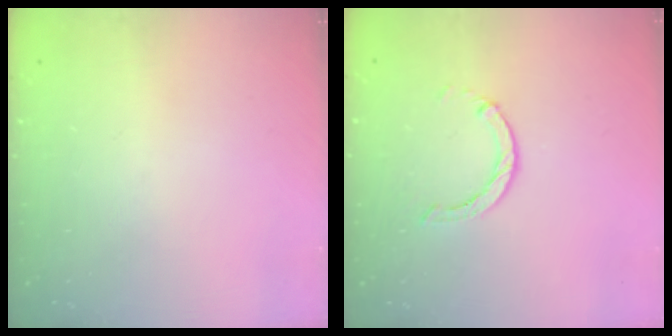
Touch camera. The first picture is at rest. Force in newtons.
{"total": 1.0, "press": 0.9, "slide": 0.3}